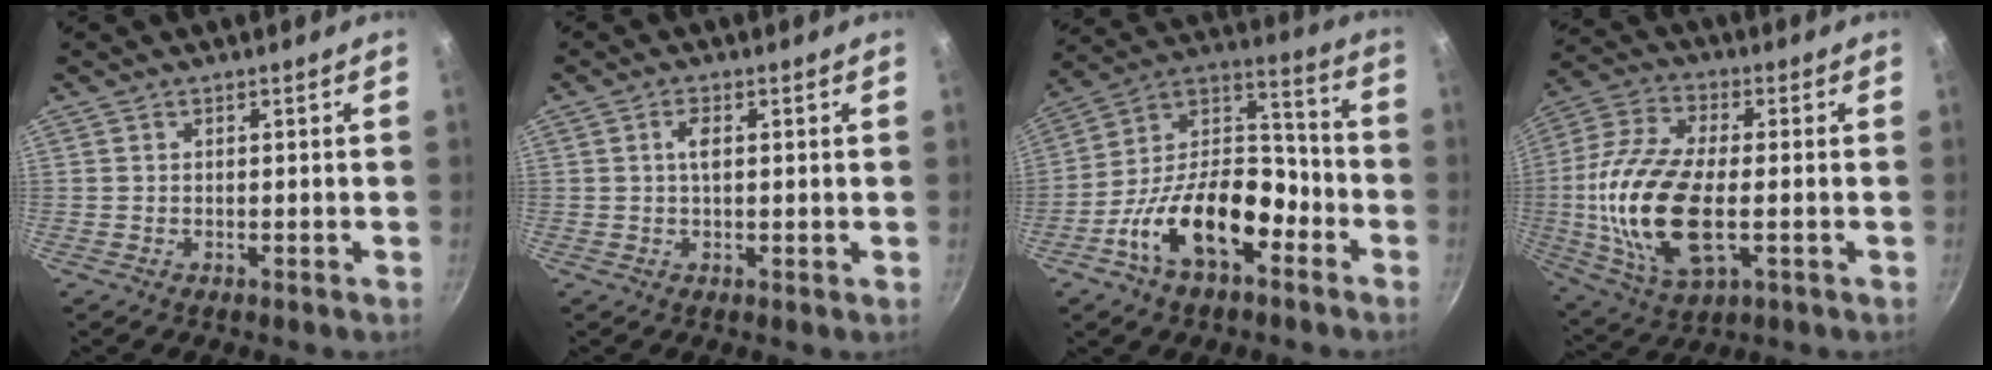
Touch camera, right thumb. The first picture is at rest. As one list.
[{"total": 1.6, "force": [0.5, 0.1, 1.5], "torque": [-0.030, 0.001, 0.008]}, {"total": 19.8, "force": [-9.1, 10.6, 14.1], "torque": [-0.207, 0.072, -0.170]}, {"total": 19.6, "force": [-2.1, 9.3, 17.1], "torque": [-0.353, 0.003, -0.046]}]